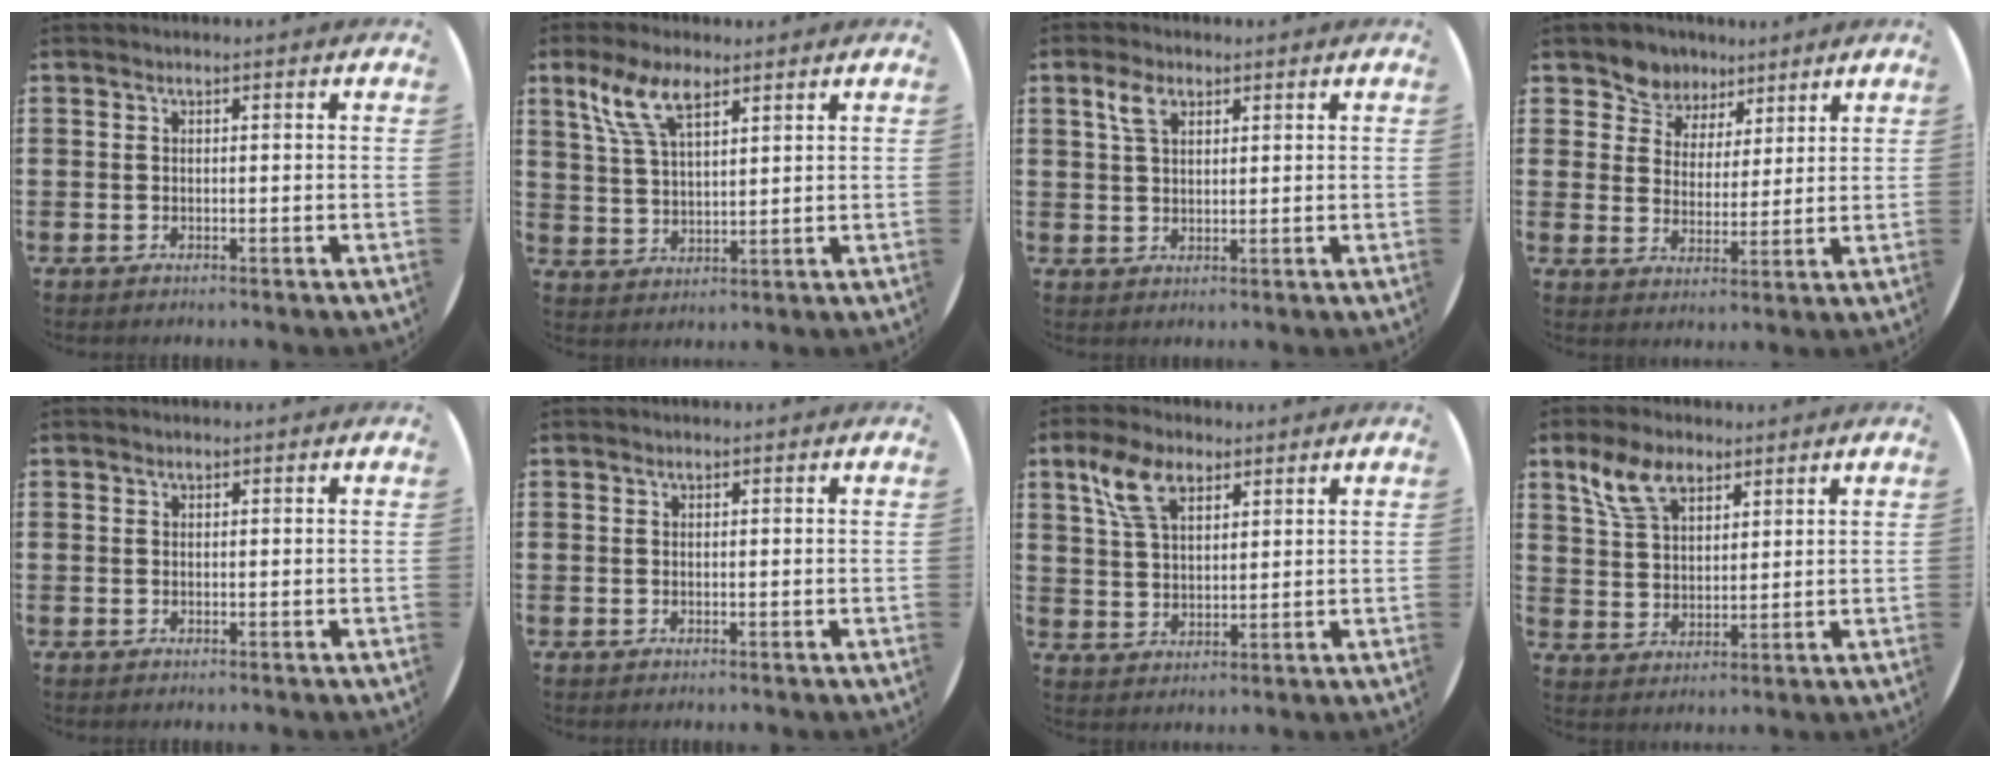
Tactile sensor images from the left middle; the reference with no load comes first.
{"total": 7.2, "force": [4.8, 2.7, 4.6], "torque": [-0.104, 0.003, 0.086]}
{"total": 3.4, "force": [2.1, 1.8, 2.0], "torque": [-0.046, 0.008, 0.038]}
{"total": 6.0, "force": [5.0, 3.3, -0.3], "torque": [-0.029, -0.017, 0.091]}
{"total": 0.0}
{"total": 0.0}
{"total": 7.1, "force": [4.4, 3.6, 4.3], "torque": [-0.089, 0.008, 0.080]}
{"total": 6.9, "force": [4.7, 3.6, 3.6], "torque": [-0.075, 0.003, 0.086]}